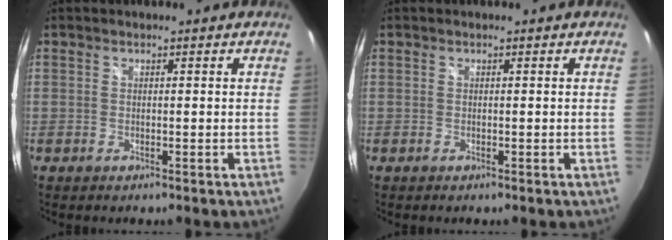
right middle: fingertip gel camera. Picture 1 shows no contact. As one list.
[{"total": 0.0}]